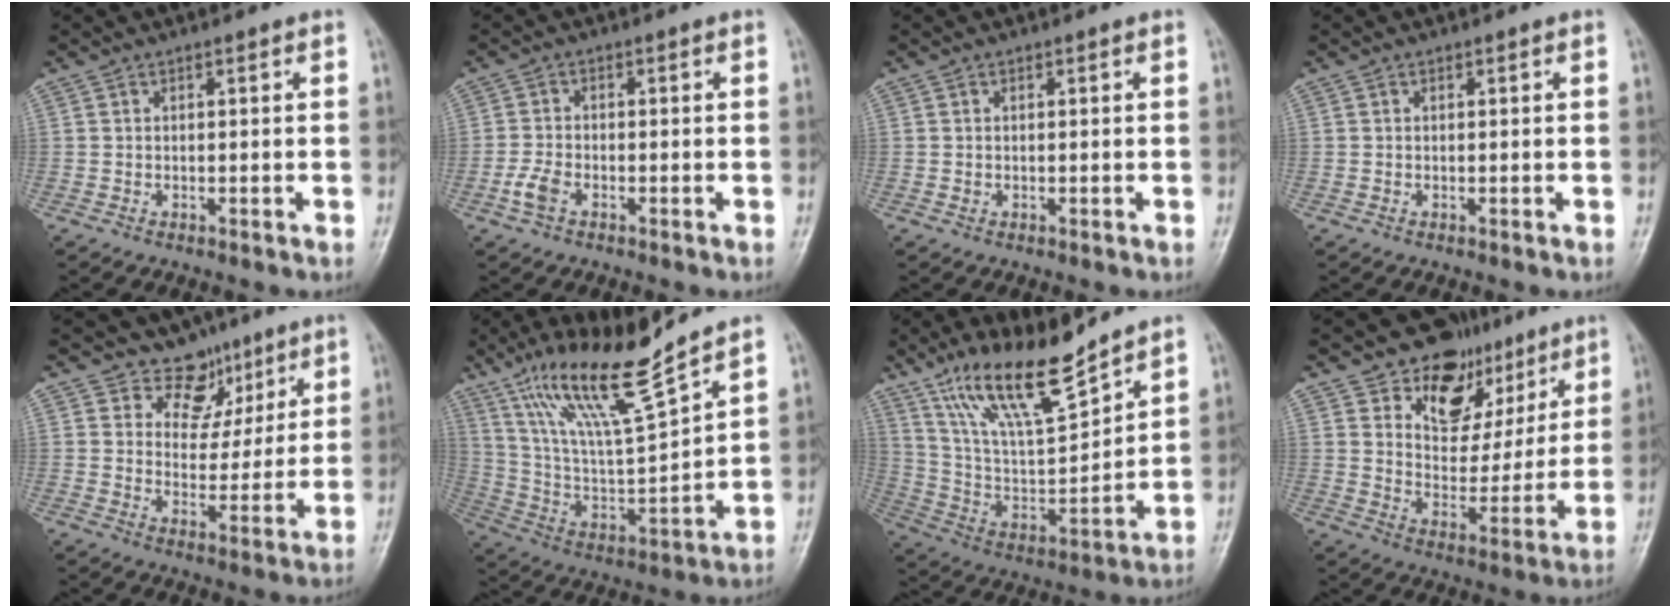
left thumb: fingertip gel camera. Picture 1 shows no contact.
{"total": 3.5, "force": [-1.7, 2.0, 2.3], "torque": [-0.054, 0.006, -0.036]}
{"total": 0.6, "force": [-0.1, 0.6, 0.2], "torque": [0.000, 0.001, -0.002]}
{"total": 0.0}
{"total": 8.1, "force": [5.8, 5.6, 0.6], "torque": [0.031, -0.037, 0.091]}
{"total": 17.0, "force": [12.7, 1.5, 11.3], "torque": [-0.195, -0.068, 0.247]}
{"total": 16.7, "force": [12.7, 3.8, 10.1], "torque": [-0.162, -0.066, 0.247]}
{"total": 13.5, "force": [8.6, 9.1, 5.2], "torque": [-0.022, -0.041, 0.139]}